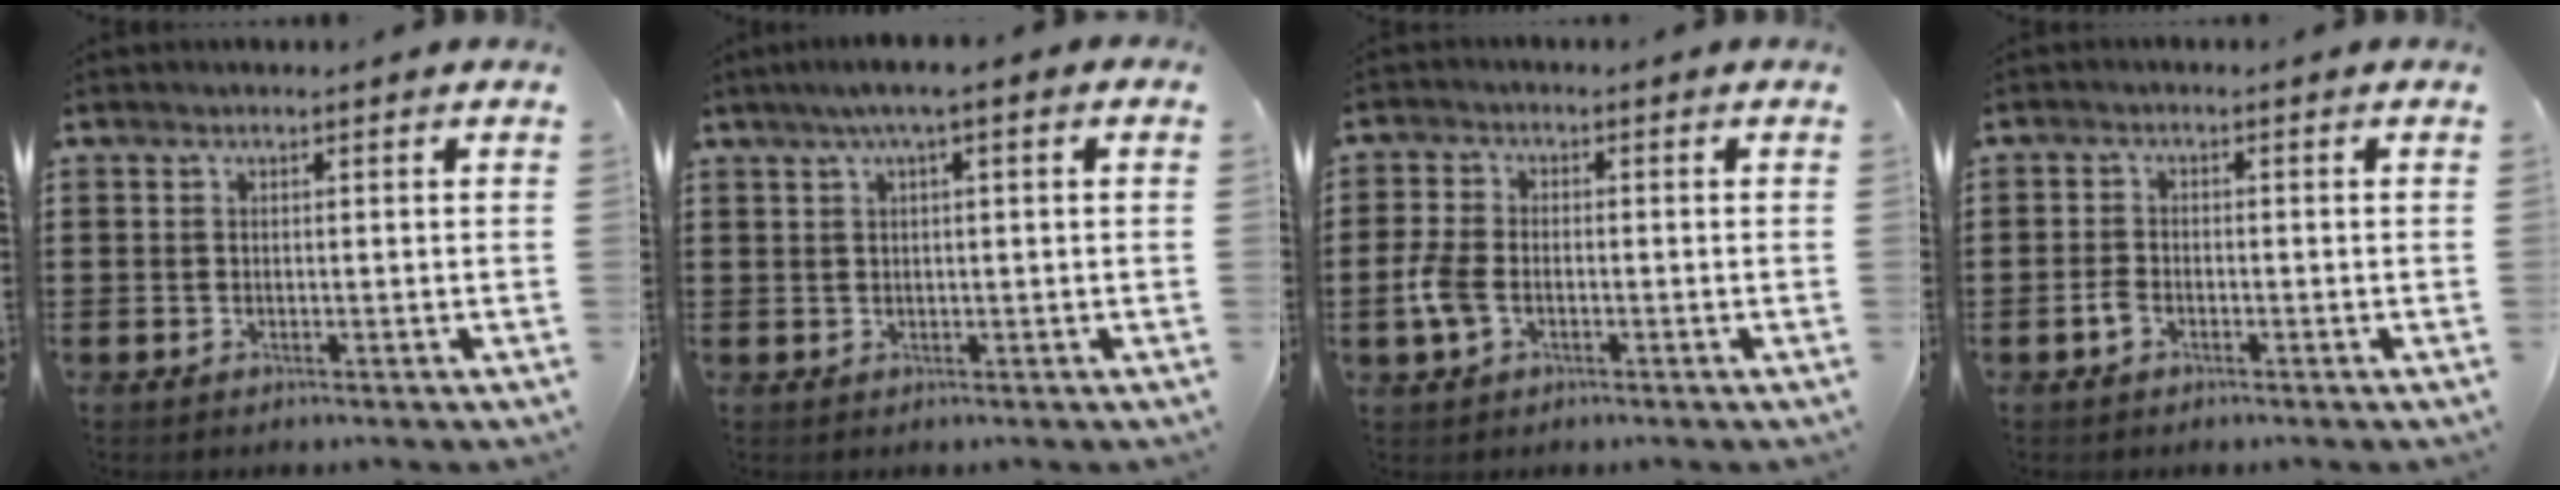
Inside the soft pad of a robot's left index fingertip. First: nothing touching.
{"total": 2.4, "force": [0.6, 0.1, 2.3], "torque": [-0.043, 0.001, 0.009]}
{"total": 4.9, "force": [-1.3, 2.9, 3.7], "torque": [-0.101, -0.005, -0.031]}
{"total": 1.9, "force": [-1.1, 1.1, 1.1], "torque": [-0.032, 0.000, -0.024]}